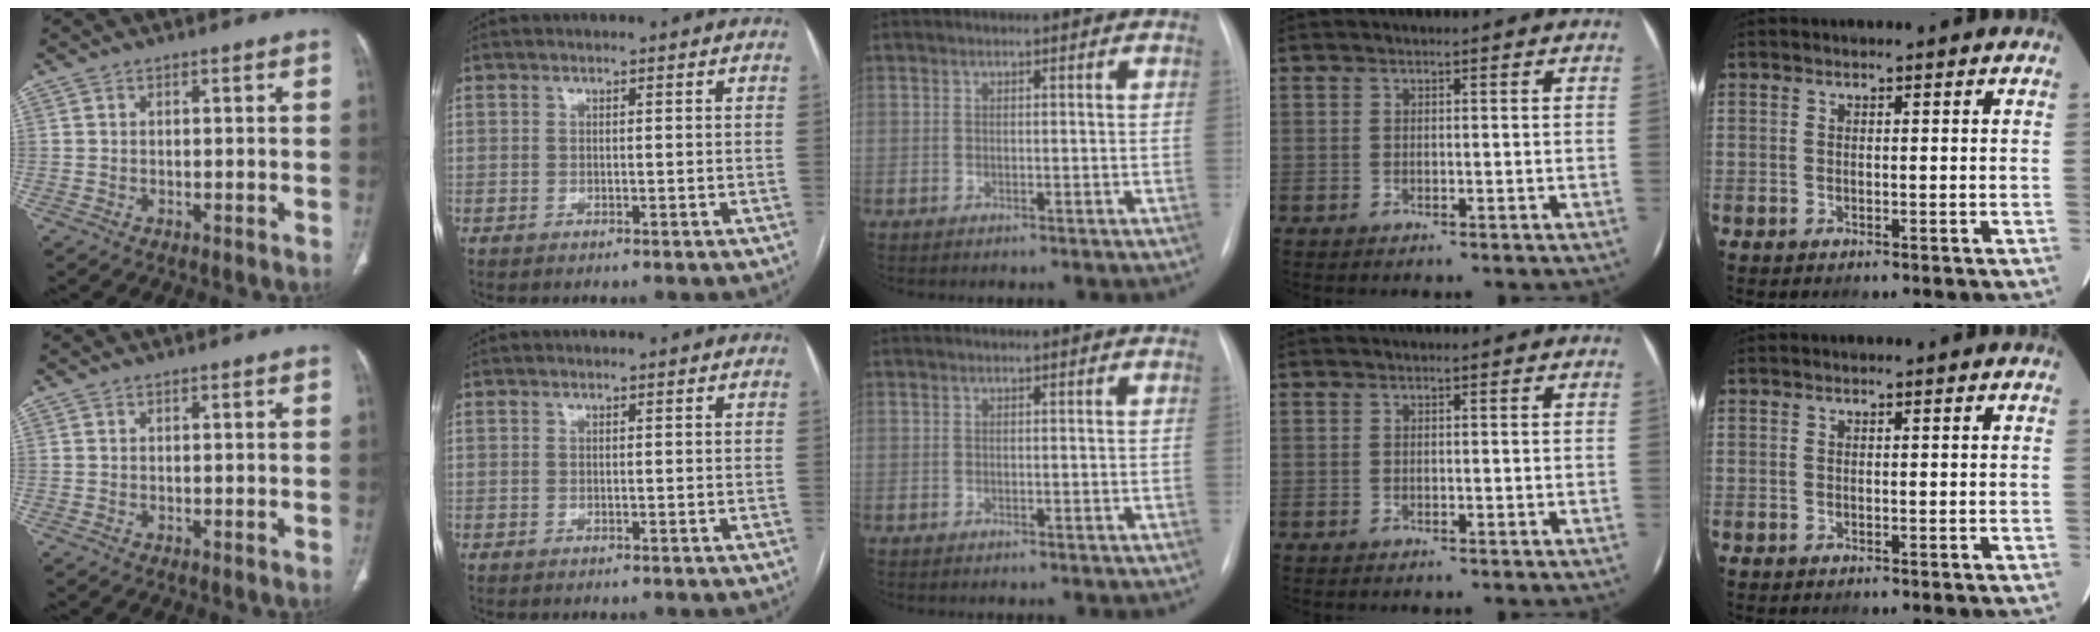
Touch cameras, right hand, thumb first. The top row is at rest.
{}